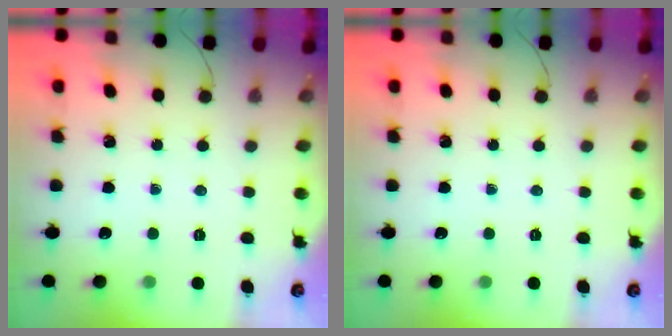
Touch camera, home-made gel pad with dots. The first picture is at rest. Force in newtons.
{"total": 0.0}